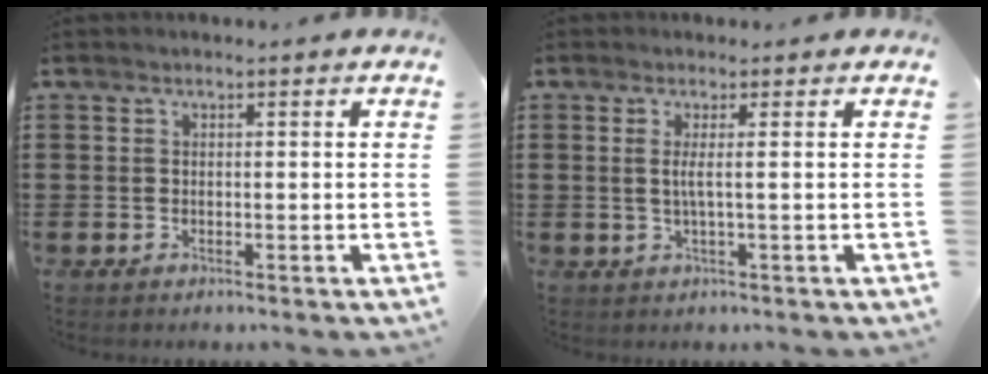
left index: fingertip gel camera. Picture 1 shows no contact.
{"total": 2.1, "force": [0.1, -0.4, 2.1], "torque": [-0.042, -0.006, -0.002]}